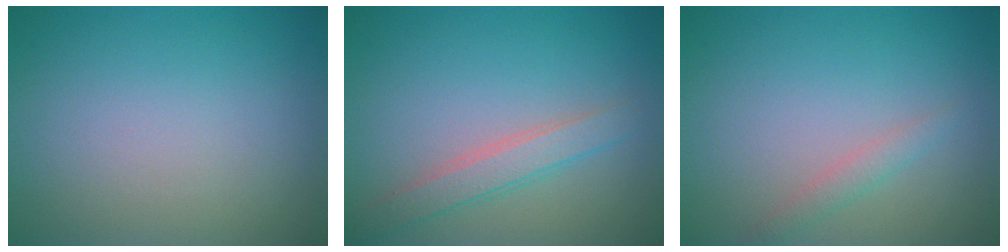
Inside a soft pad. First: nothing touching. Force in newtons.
{"total": 2.5, "press": 2.5, "slide": 0.1}
{"total": 1.3, "press": 1.3, "slide": 0.1}